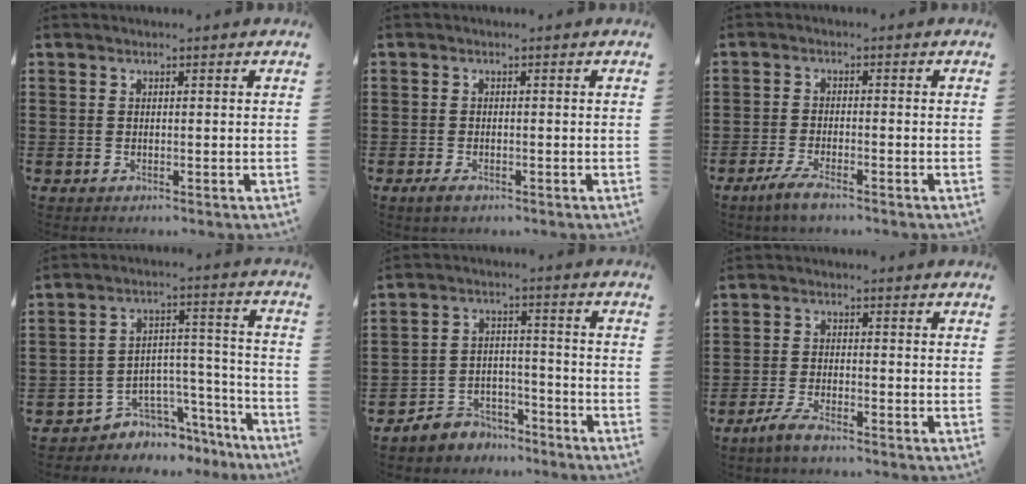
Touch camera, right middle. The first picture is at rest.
{"total": 1.5, "force": [-1.0, 0.9, 0.6], "torque": [-0.020, -0.003, -0.024]}
{"total": 3.6, "force": [-2.6, 0.7, 2.4], "torque": [-0.060, -0.003, -0.054]}
{"total": 5.2, "force": [-4.7, 2.2, -0.3], "torque": [-0.005, 0.004, -0.094]}
{"total": 5.2, "force": [-4.9, 1.6, 0.0], "torque": [-0.012, 0.009, -0.104]}
{"total": 3.4, "force": [-2.8, 0.7, 1.9], "torque": [-0.052, -0.002, -0.059]}